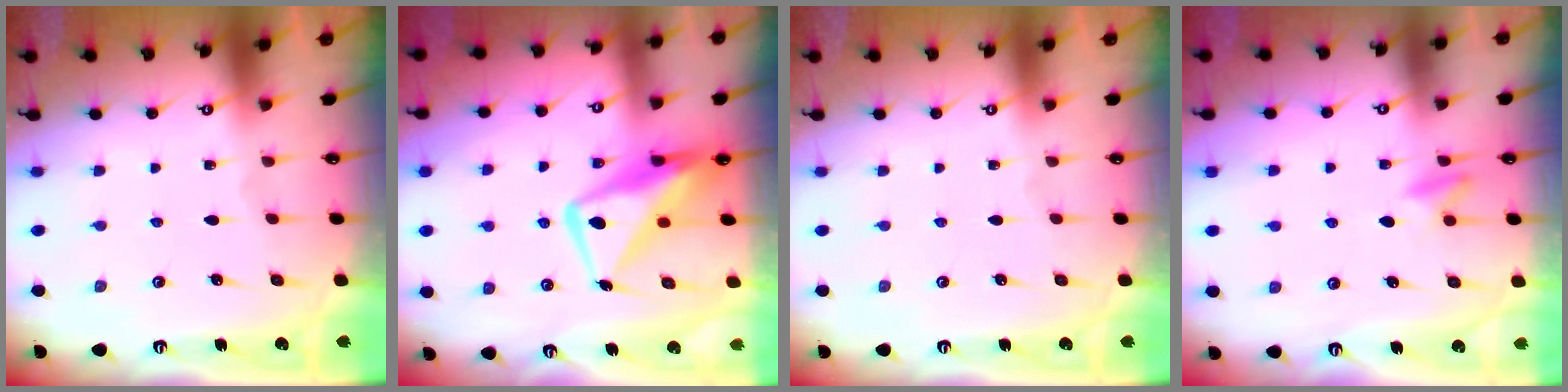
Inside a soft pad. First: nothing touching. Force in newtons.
{"total": 14.0, "press": 13.9, "slide": 1.4}
{"total": 0.0}
{"total": 4.9, "press": 4.8, "slide": 0.6}